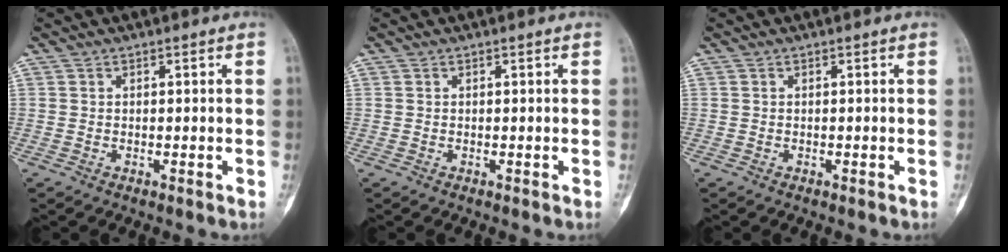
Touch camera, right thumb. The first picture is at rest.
{"total": 0.0}
{"total": 0.0}